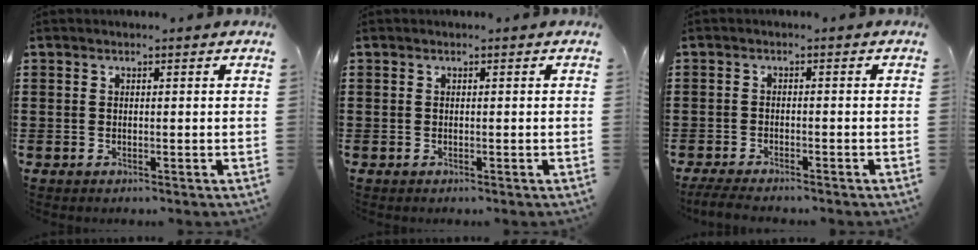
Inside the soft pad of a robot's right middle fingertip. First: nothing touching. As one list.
[{"total": 0.0}, {"total": 2.1, "force": [-2.0, 0.0, 0.7], "torque": [-0.020, -0.002, -0.042]}]